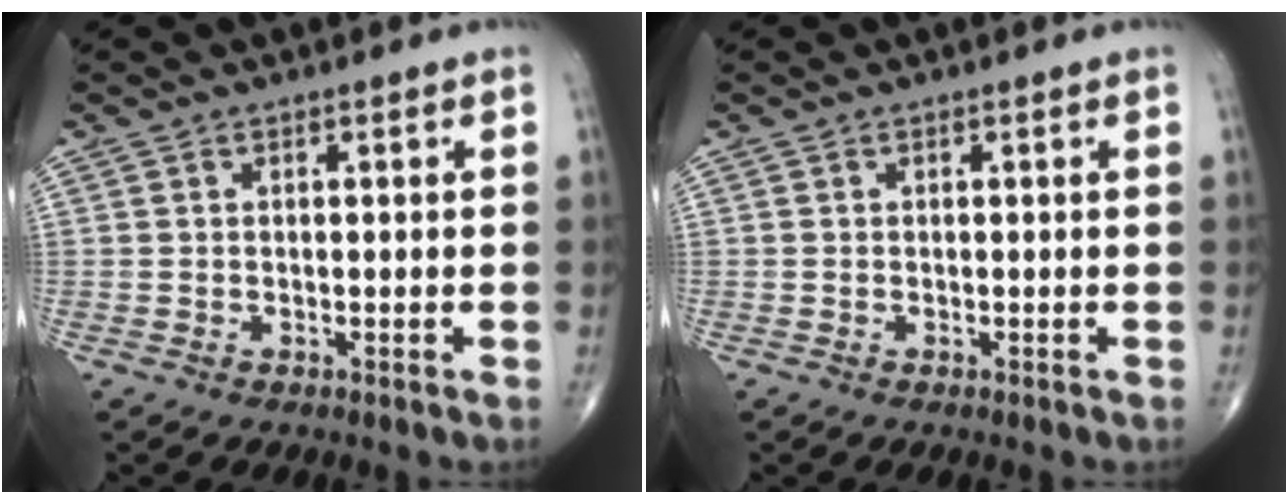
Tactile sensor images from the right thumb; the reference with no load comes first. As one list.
[{"total": 0.0}]